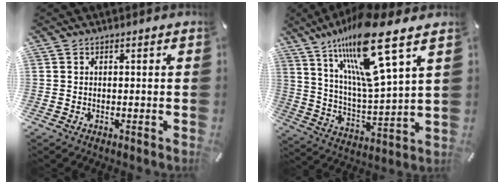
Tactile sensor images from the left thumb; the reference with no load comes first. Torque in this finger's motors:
{"motor_torque": [2.87, 2.14, 1.70, -1.06, 0.47]}